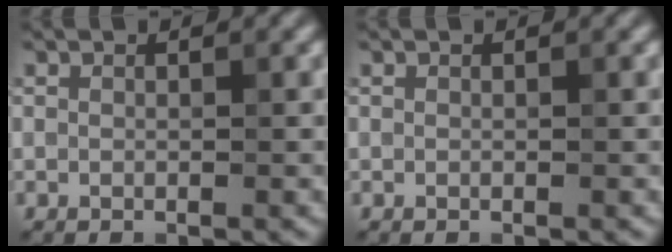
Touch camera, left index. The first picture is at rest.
{"total": 0.0}